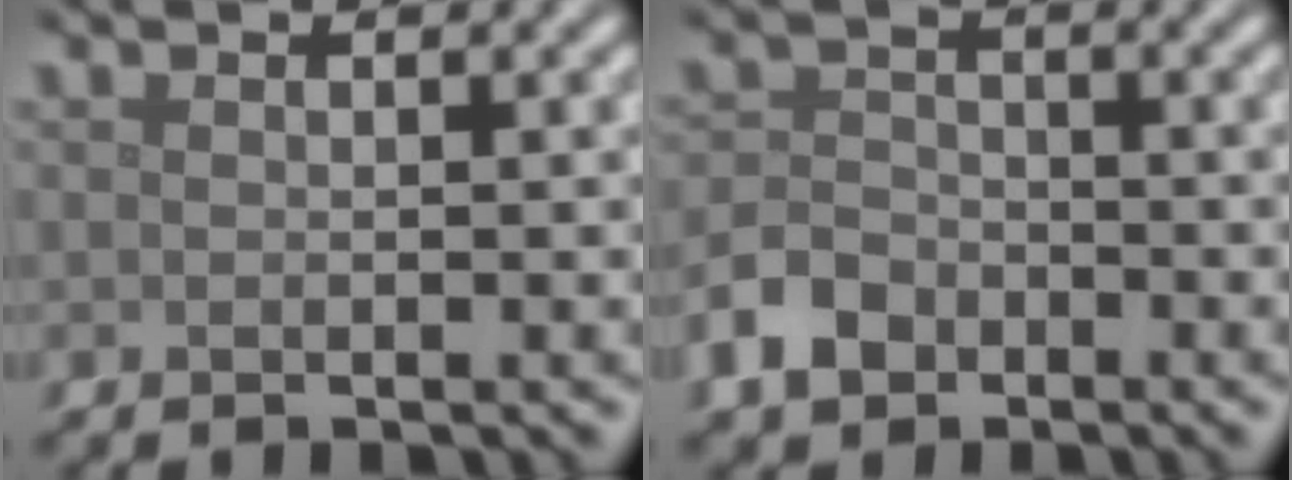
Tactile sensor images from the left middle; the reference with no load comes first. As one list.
[{"total": 3.4, "force": [-2.1, 2.3, 1.4], "torque": [-0.028, 0.000, -0.047]}]